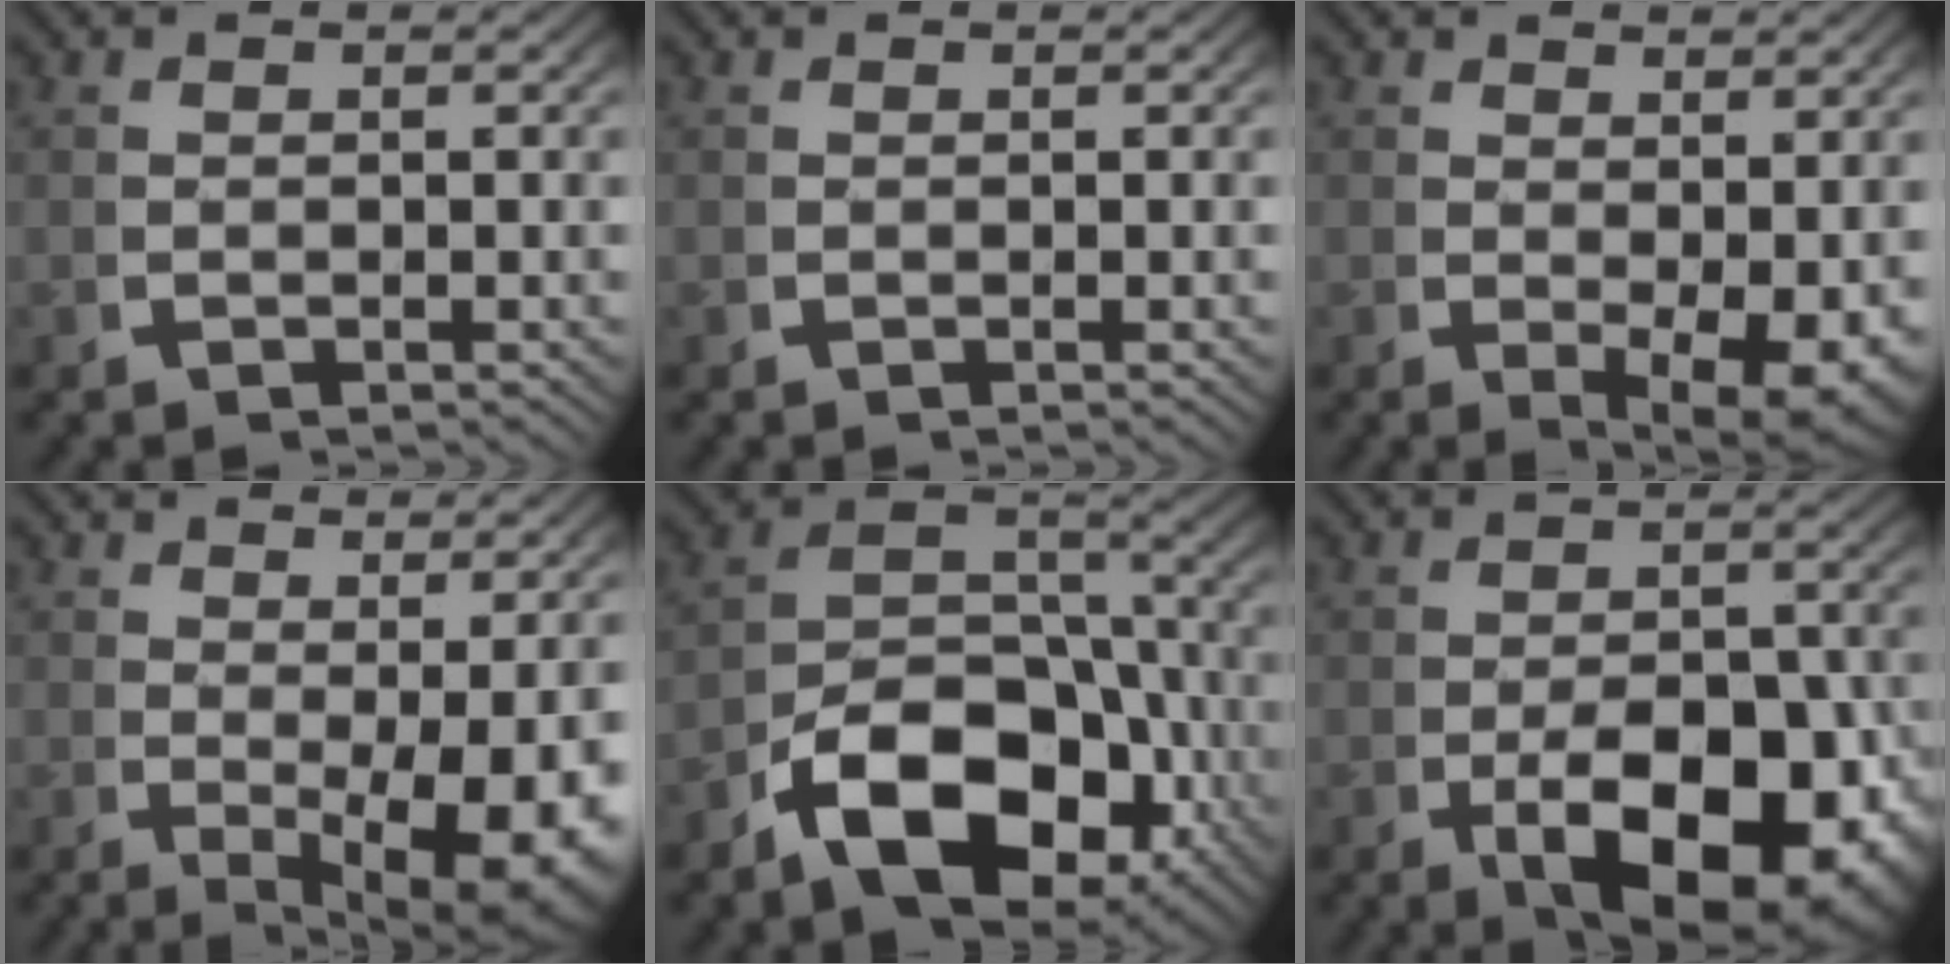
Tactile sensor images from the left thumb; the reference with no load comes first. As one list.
[{"total": 0.0}, {"total": 4.6, "force": [0.1, 2.4, 3.8], "torque": [-0.063, -0.030, 0.020]}, {"total": 7.5, "force": [-0.8, 3.9, 6.3], "torque": [-0.103, -0.038, 0.013]}, {"total": 11.6, "force": [-3.2, 7.6, 8.2], "torque": [-0.160, -0.045, -0.039]}, {"total": 12.0, "force": [-3.1, 7.1, 9.1], "torque": [-0.150, -0.060, -0.020]}]